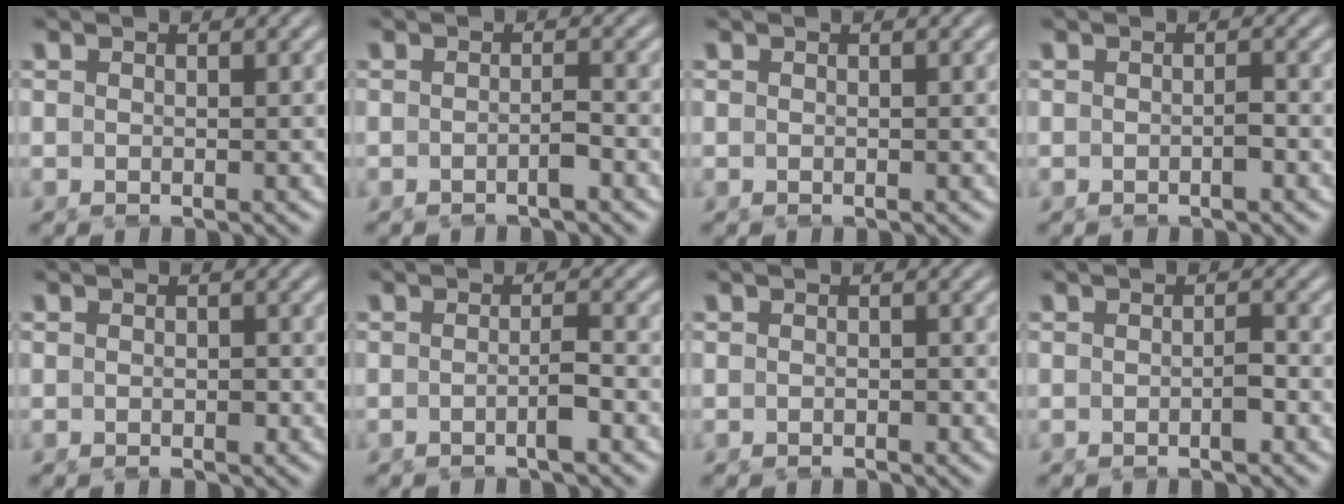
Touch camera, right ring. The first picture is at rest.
{"total": 1.2, "force": [-1.0, -0.3, 0.7], "torque": [-0.003, 0.002, -0.017]}
{"total": 0.0}
{"total": 0.7, "force": [-0.5, -0.1, 0.5], "torque": [-0.004, 0.000, -0.008]}
{"total": 0.8, "force": [-0.4, 0.4, 0.6], "torque": [-0.010, -0.008, -0.003]}
{"total": 1.6, "force": [-0.9, -0.4, 1.2], "torque": [-0.013, 0.003, -0.020]}
{"total": 0.6, "force": [-0.6, 0.1, 0.3], "torque": [-0.006, -0.006, -0.006]}
{"total": 1.0, "force": [-0.6, -0.1, 0.8], "torque": [-0.008, 0.001, -0.012]}